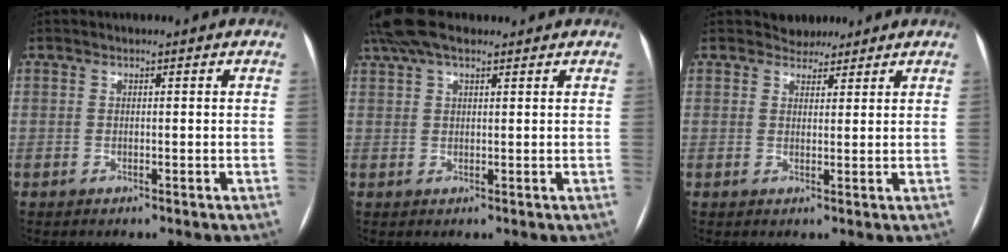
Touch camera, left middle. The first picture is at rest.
{"total": 7.5, "force": [5.8, 2.5, 4.2], "torque": [-0.085, 0.043, 0.108]}
{"total": 2.7, "force": [2.3, 1.4, -0.1], "torque": [0.004, 0.006, 0.034]}